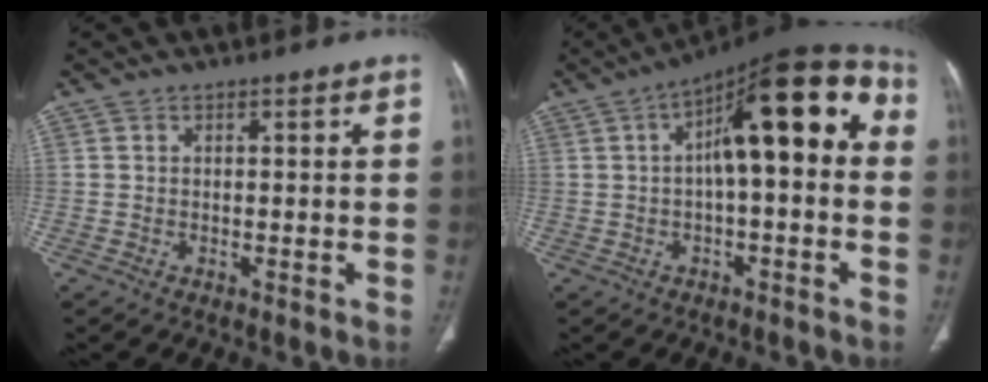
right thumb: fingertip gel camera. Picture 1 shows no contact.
{"total": 17.4, "force": [2.0, 6.6, 15.9], "torque": [-0.198, 0.050, 0.020]}